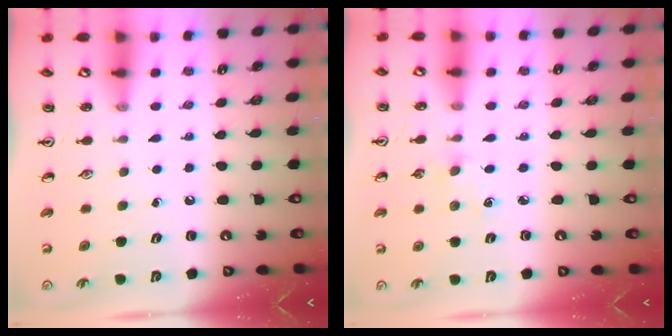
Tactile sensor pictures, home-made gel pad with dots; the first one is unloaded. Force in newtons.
{"total": 1.7, "press": 1.7, "slide": 0.3}